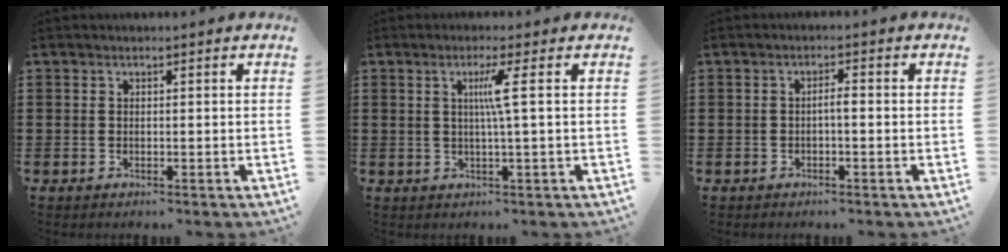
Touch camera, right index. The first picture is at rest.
{"total": 3.8, "force": [0.6, -0.8, 3.7], "torque": [-0.071, -0.006, 0.005]}
{"total": 1.5, "force": [-0.5, 0.2, 1.4], "torque": [-0.026, 0.001, -0.009]}